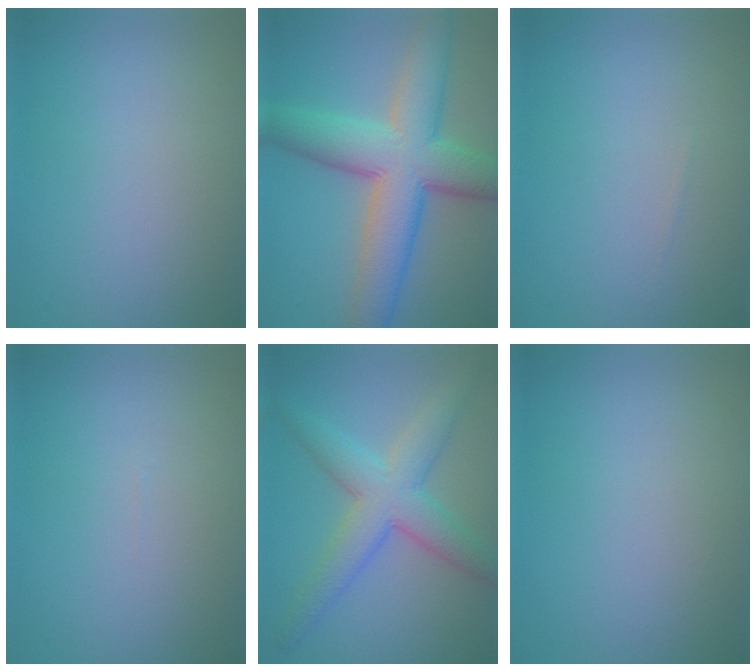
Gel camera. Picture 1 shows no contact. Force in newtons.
{"total": 9.9, "press": 9.9, "slide": 0.3}
{"total": 0.0}
{"total": 0.0}
{"total": 6.0, "press": 6.0, "slide": 0.1}
{"total": 0.0}